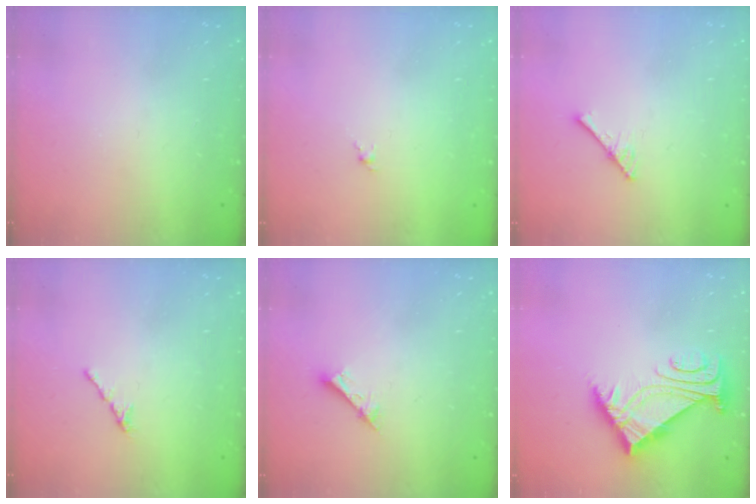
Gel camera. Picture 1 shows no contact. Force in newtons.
{"total": 1.4, "press": 1.2, "slide": 0.6}
{"total": 4.2, "press": 4.2, "slide": 0.4}
{"total": 1.7, "press": 1.6, "slide": 0.5}
{"total": 2.5, "press": 2.5, "slide": 0.1}
{"total": 5.6, "press": 5.5, "slide": 1.0}